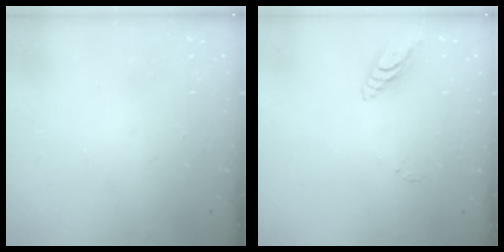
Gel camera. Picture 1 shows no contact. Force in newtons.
{"total": 8.0, "press": 7.9, "slide": 1.0}